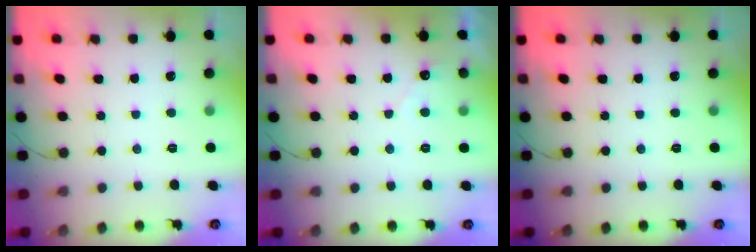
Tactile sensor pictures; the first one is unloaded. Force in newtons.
{"total": 2.8, "press": 2.8, "slide": 0.2}
{"total": 0.0}